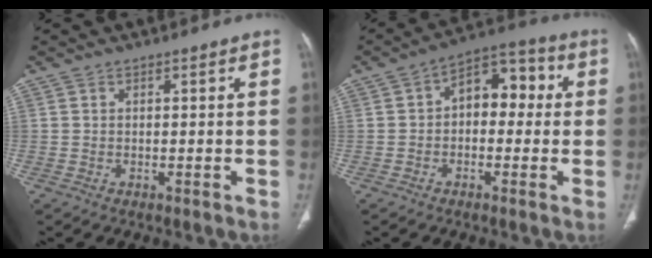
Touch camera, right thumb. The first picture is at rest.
{"total": 9.7, "force": [0.6, 6.3, 7.4], "torque": [-0.064, 0.035, -0.005]}